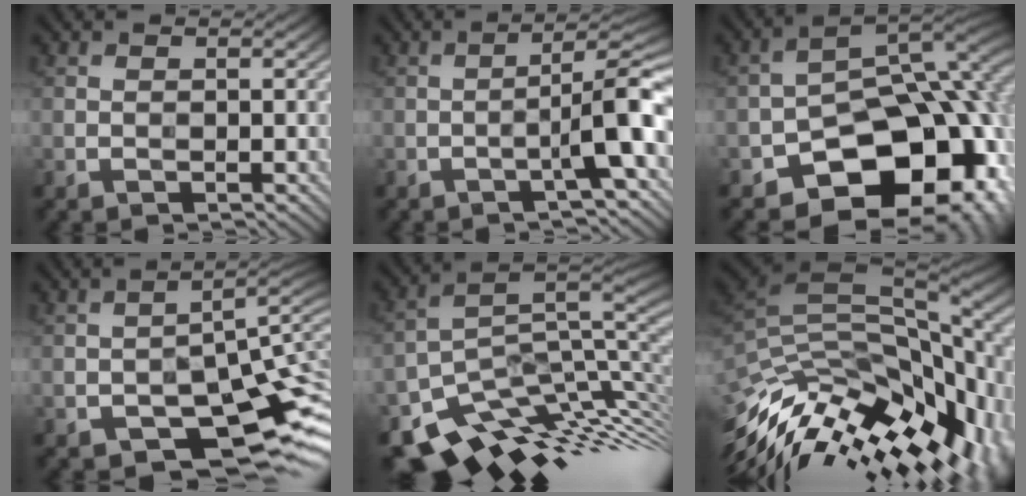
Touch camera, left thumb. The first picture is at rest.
{"total": 7.5, "force": [-2.3, 1.1, 7.0], "torque": [-0.101, 0.027, -0.039]}
{"total": 16.3, "force": [-6.6, 10.1, 10.9], "torque": [-0.123, -0.022, -0.093]}
{"total": 10.3, "force": [-4.8, 4.4, 8.0], "torque": [-0.120, -0.016, -0.075]}
{"total": 12.6, "force": [-4.4, 6.7, 9.7], "torque": [-0.184, -0.023, -0.061]}
{"total": 16.6, "force": [-9.2, 7.3, 11.7], "torque": [-0.230, 0.000, -0.139]}